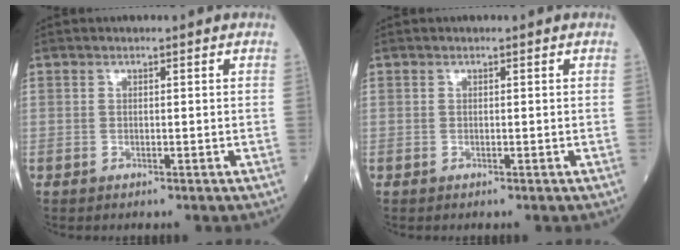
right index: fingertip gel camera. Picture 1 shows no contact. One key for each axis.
{"total": 0.0}